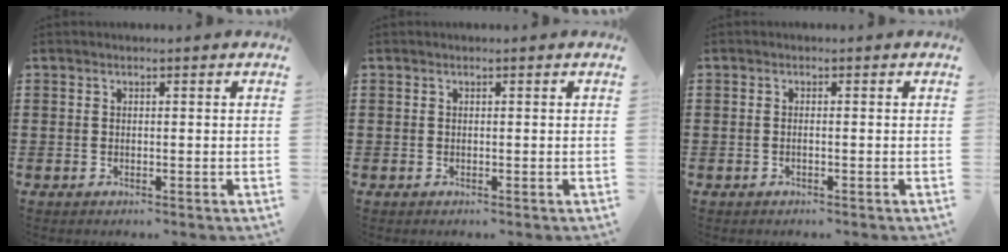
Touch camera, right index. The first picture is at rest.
{"total": 0.0}
{"total": 0.6, "force": [-0.4, -0.1, 0.5], "torque": [-0.010, -0.003, -0.007]}